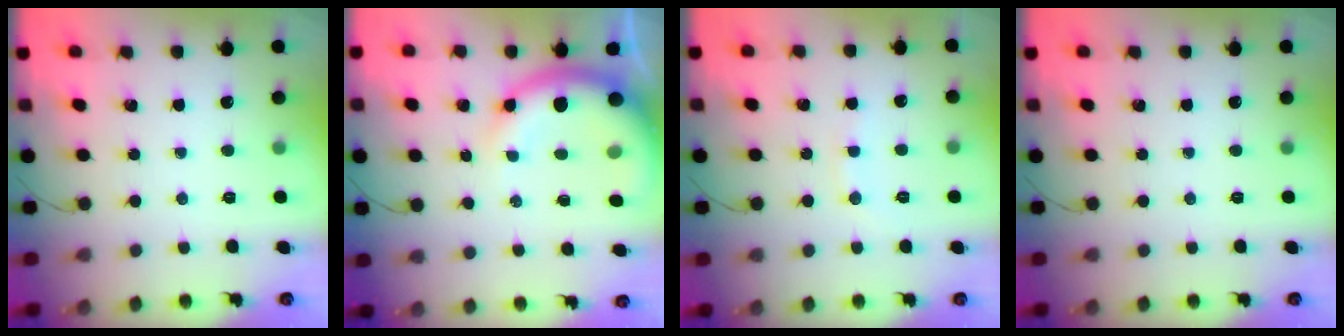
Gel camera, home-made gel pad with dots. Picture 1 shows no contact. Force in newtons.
{"total": 13.0, "press": 12.7, "slide": 2.8}
{"total": 5.8, "press": 5.7, "slide": 1.2}
{"total": 0.0}